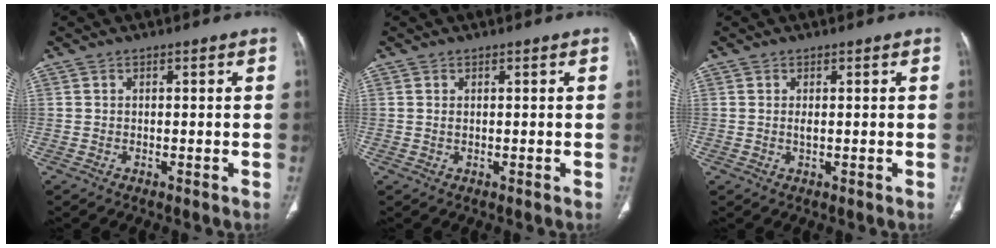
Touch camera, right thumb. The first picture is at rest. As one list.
[{"total": 0.5, "force": [0.1, 0.3, 0.4], "torque": [-0.012, 0.003, 0.005]}, {"total": 1.0, "force": [0.1, 0.4, 0.9], "torque": [-0.021, -0.001, 0.004]}]